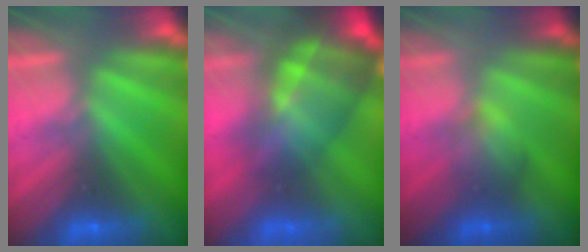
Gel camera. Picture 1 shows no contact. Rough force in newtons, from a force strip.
{"total": 7.0}
{"total": 2.0}